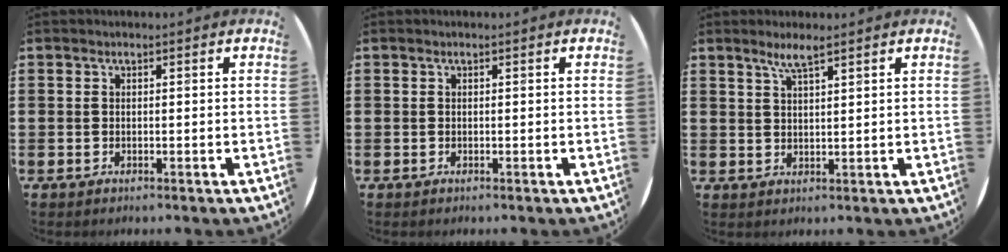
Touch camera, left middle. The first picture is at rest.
{"total": 0.0}
{"total": 3.1, "force": [2.4, 0.2, 1.9], "torque": [-0.040, 0.004, 0.043]}